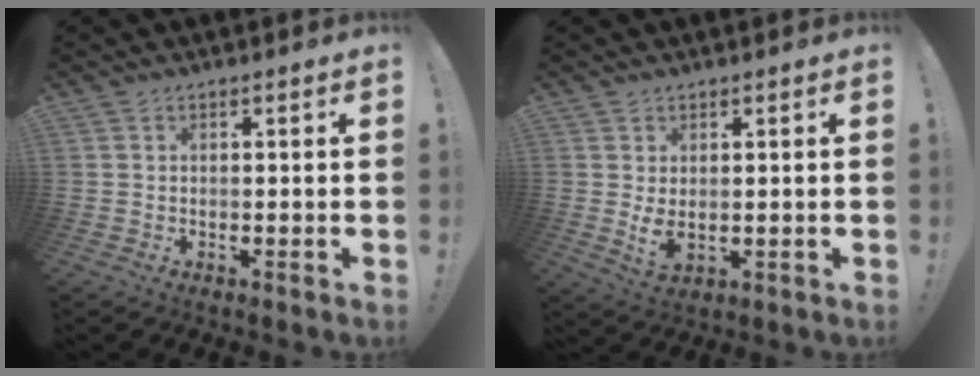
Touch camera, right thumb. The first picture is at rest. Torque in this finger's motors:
{"motor_torque": [-0.16, 0.26, 0.52, -0.03, 0.04]}